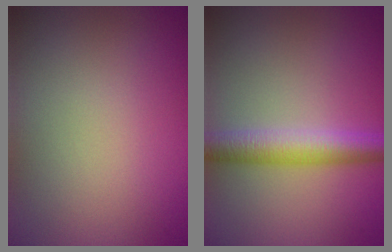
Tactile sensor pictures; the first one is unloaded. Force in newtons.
{"total": 4.3, "press": 4.3, "slide": 0.1}